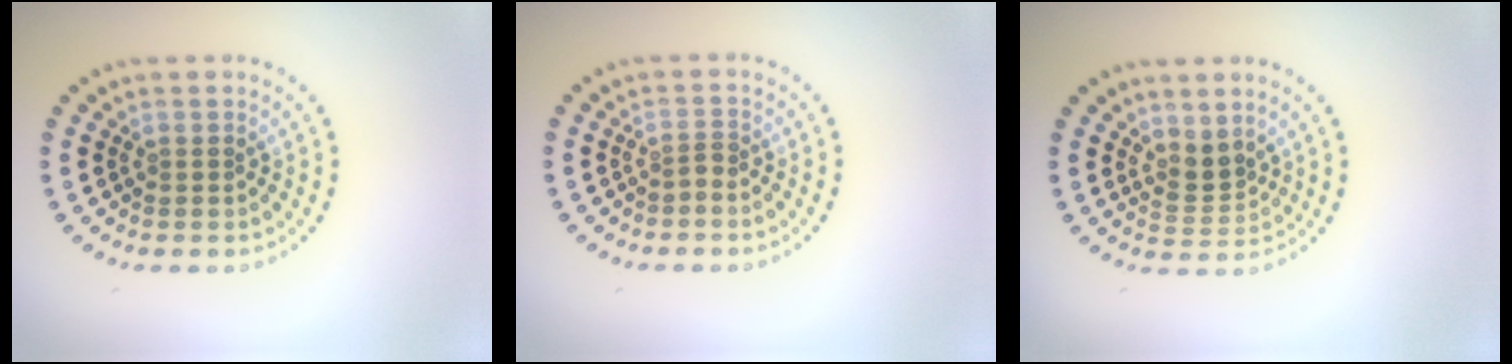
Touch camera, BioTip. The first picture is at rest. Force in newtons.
{"total": 0.7, "press": 0.4, "slide": 0.6}
{"total": 2.3, "press": 1.6, "slide": 1.5}